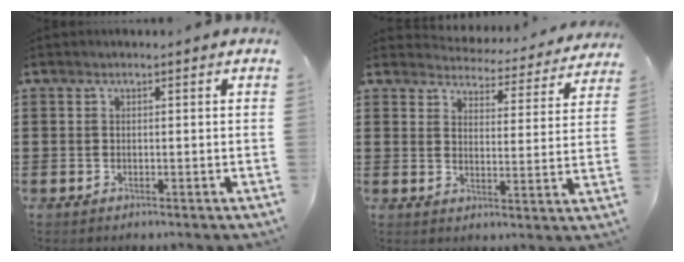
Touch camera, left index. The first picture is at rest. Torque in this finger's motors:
{"motor_torque": [2.14, 0.00, -0.19, -0.07]}